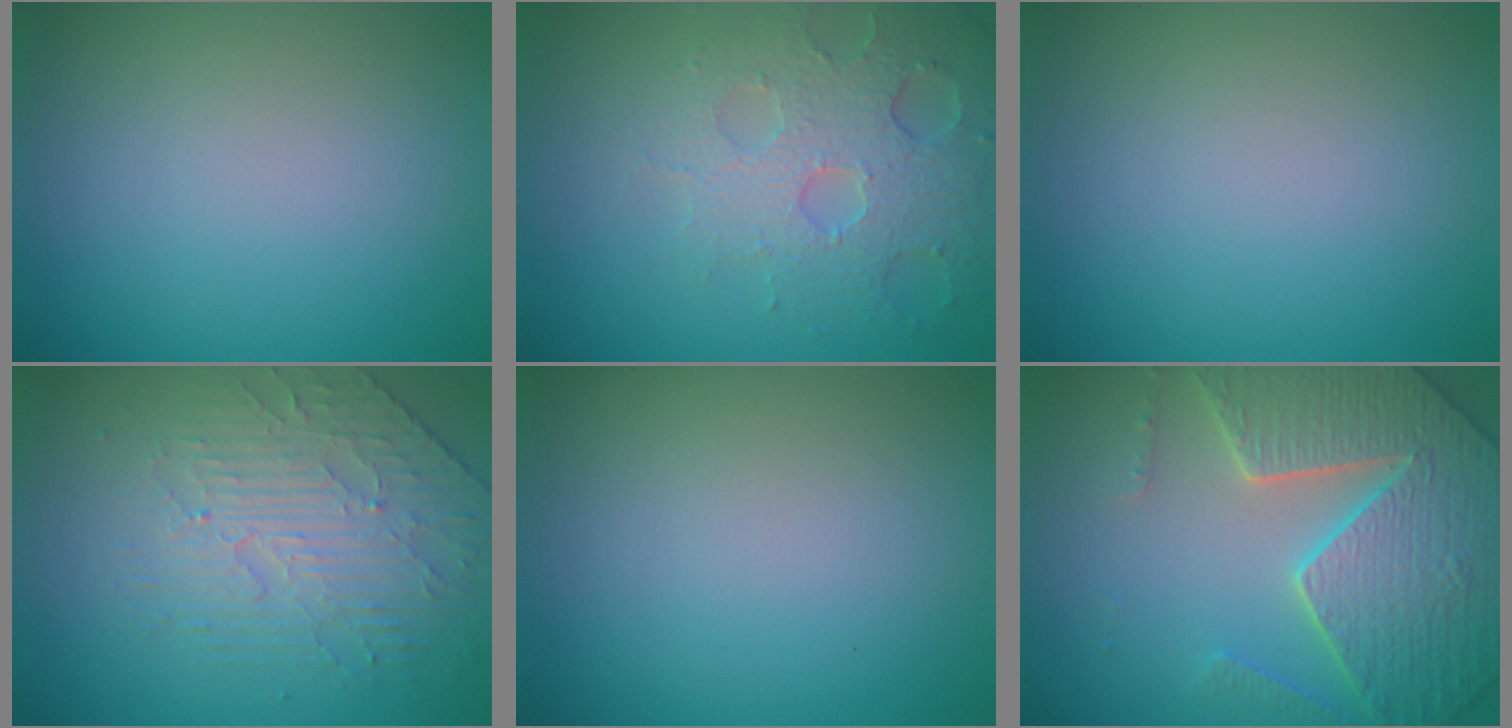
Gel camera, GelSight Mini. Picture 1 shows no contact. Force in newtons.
{"total": 4.6, "press": 4.3, "slide": 1.6}
{"total": 0.0}
{"total": 3.9, "press": 3.6, "slide": 1.6}
{"total": 0.0}
{"total": 7.5, "press": 7.3, "slide": 1.9}